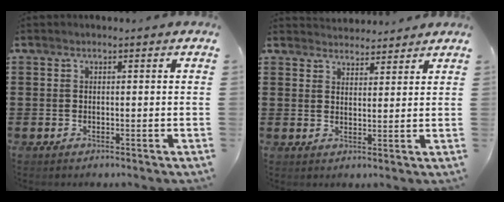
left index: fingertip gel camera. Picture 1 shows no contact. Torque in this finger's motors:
{"motor_torque": [-2.14, 0.00, -1.05, -0.04]}